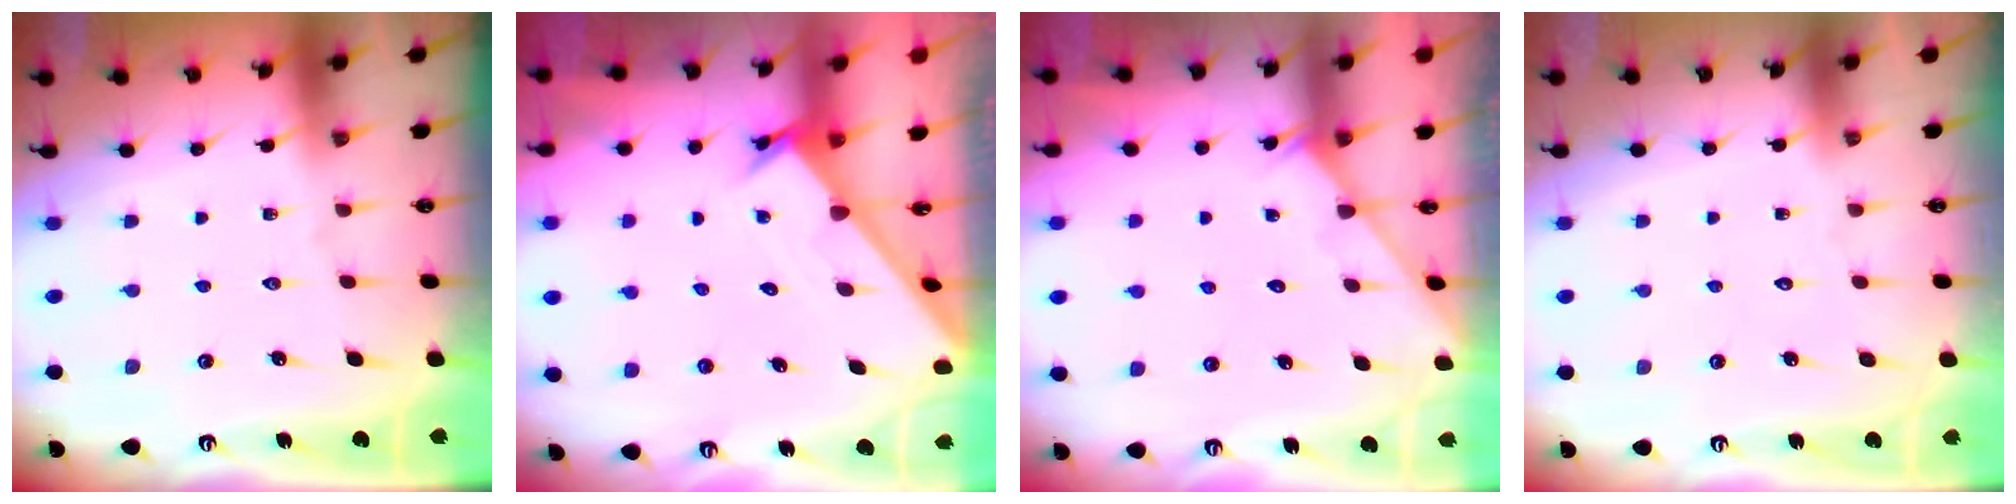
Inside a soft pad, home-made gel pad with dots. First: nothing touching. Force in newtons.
{"total": 1.7, "press": 1.7, "slide": 0.1}
{"total": 2.2, "press": 2.2, "slide": 0.2}
{"total": 1.8, "press": 1.8, "slide": 0.1}